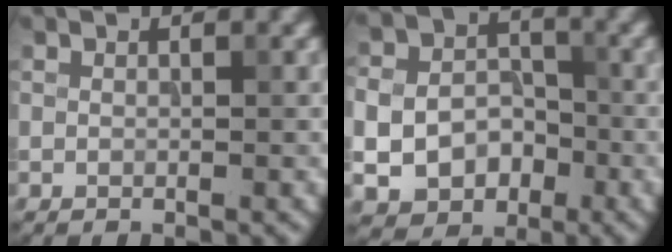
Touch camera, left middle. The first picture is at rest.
{"total": 6.9, "force": [-1.9, 5.6, 3.6], "torque": [-0.054, -0.014, -0.044]}